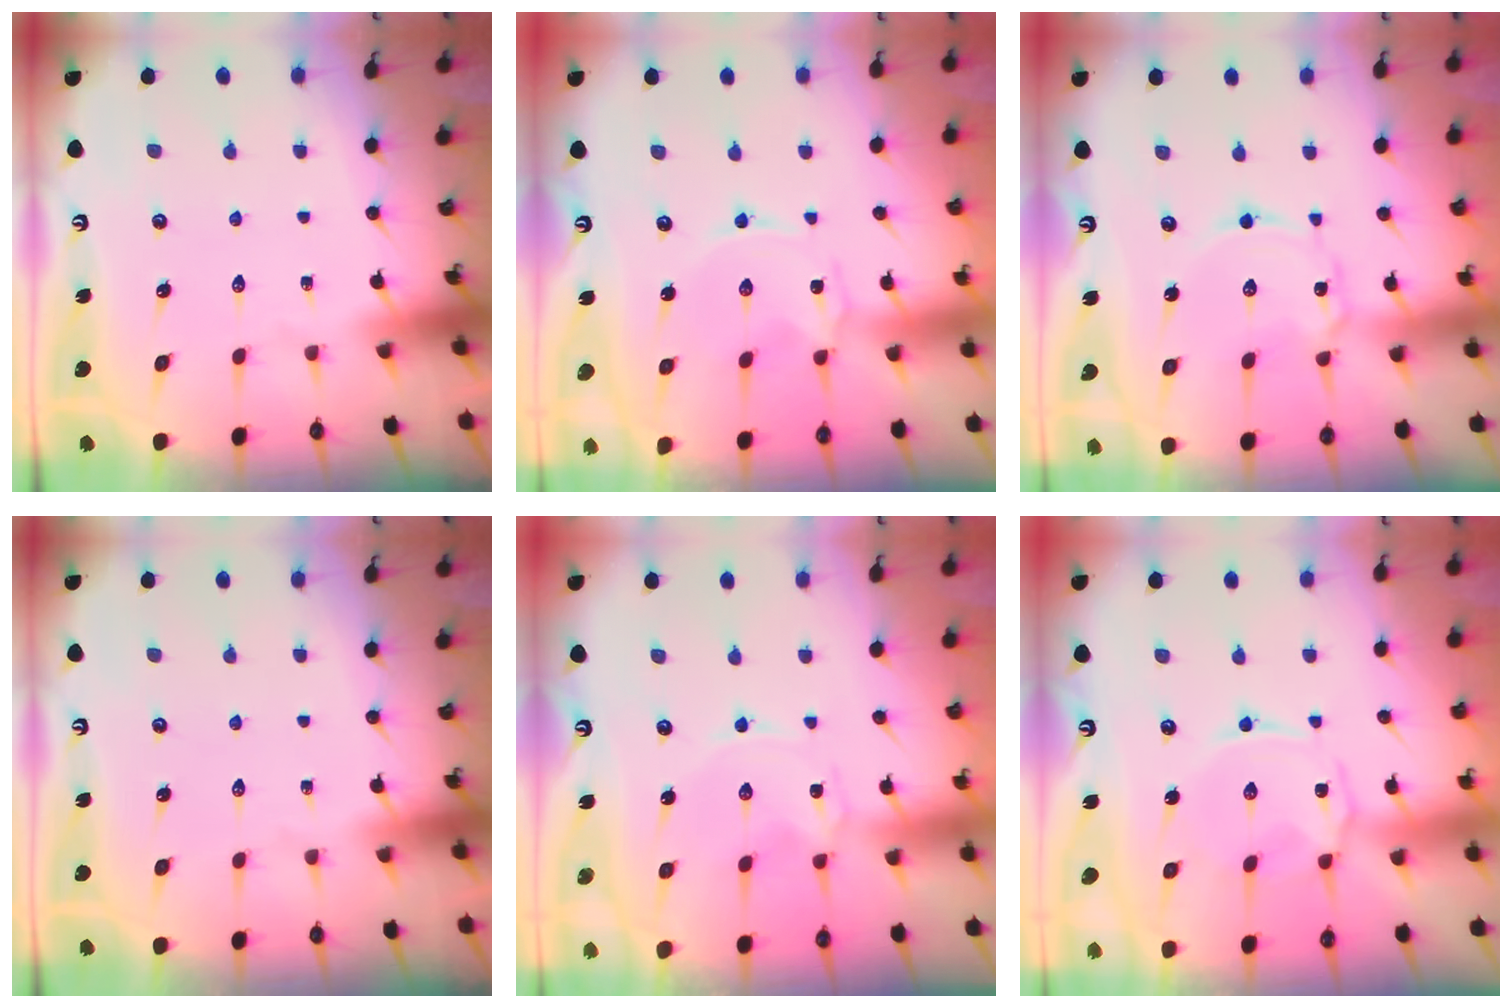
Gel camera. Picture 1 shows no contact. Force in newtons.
{"total": 0.0}
{"total": 2.2, "press": 2.2, "slide": 0.3}
{"total": 0.0}
{"total": 0.0}
{"total": 1.9, "press": 1.9, "slide": 0.3}